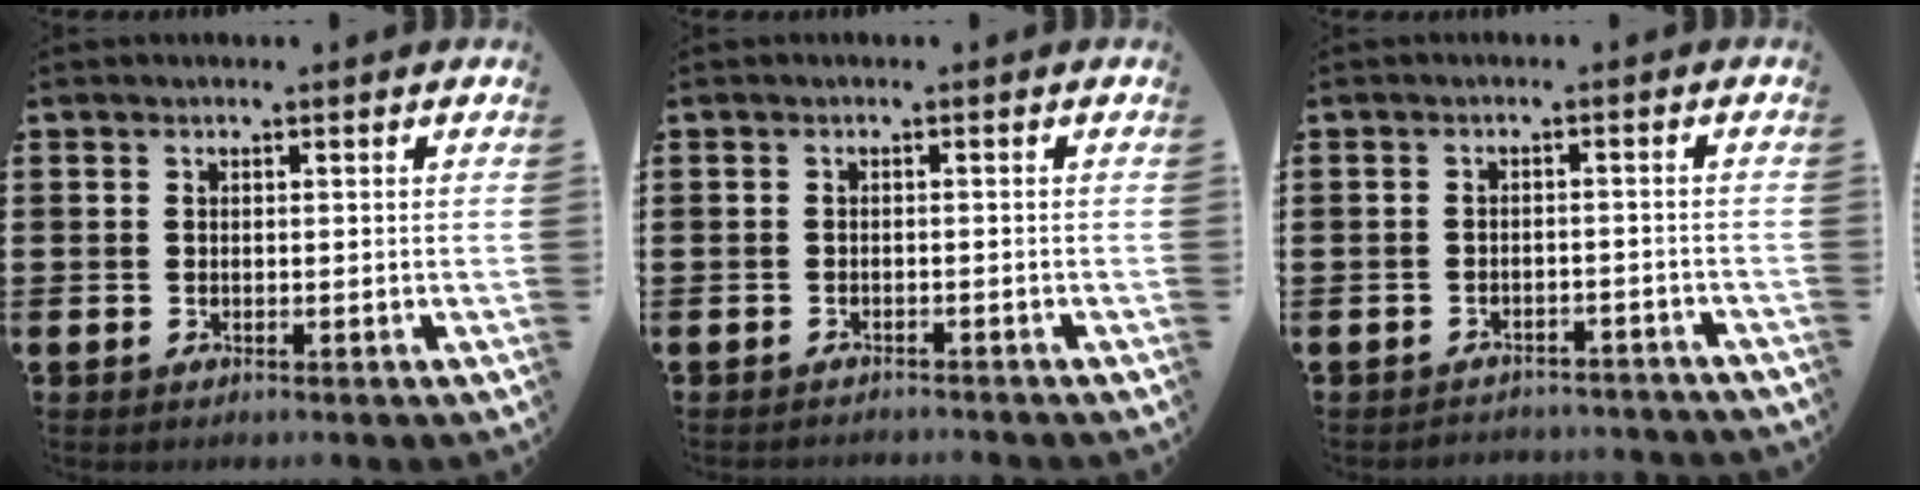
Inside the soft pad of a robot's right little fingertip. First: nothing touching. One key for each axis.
{"total": 0.8, "fx": -0.8, "fy": -0.1, "fz": -0.1, "tx": 0.000, "ty": -0.001, "tz": -0.017}
{"total": 2.0, "fx": -2.0, "fy": 0.0, "fz": -0.2, "tx": -0.003, "ty": 0.003, "tz": -0.044}